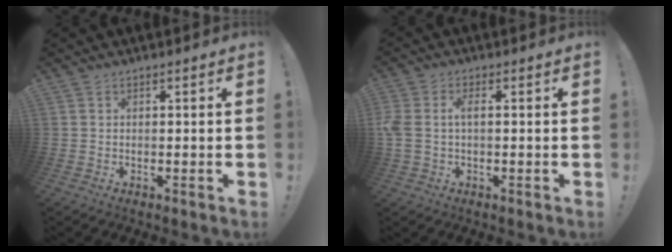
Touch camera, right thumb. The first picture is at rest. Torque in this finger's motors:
{"motor_torque": [0.10, 0.10, 0.24, 0.22, 0.21]}